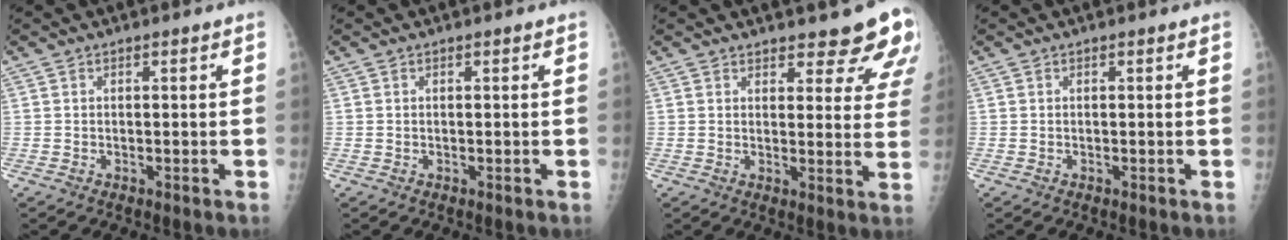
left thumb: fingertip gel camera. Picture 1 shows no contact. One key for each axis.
{"total": 0.0}
{"total": 10.9, "fx": 9.1, "fy": 3.7, "fz": 4.8, "tx": -0.014, "ty": -0.053, "tz": 0.092}
{"total": 0.0}